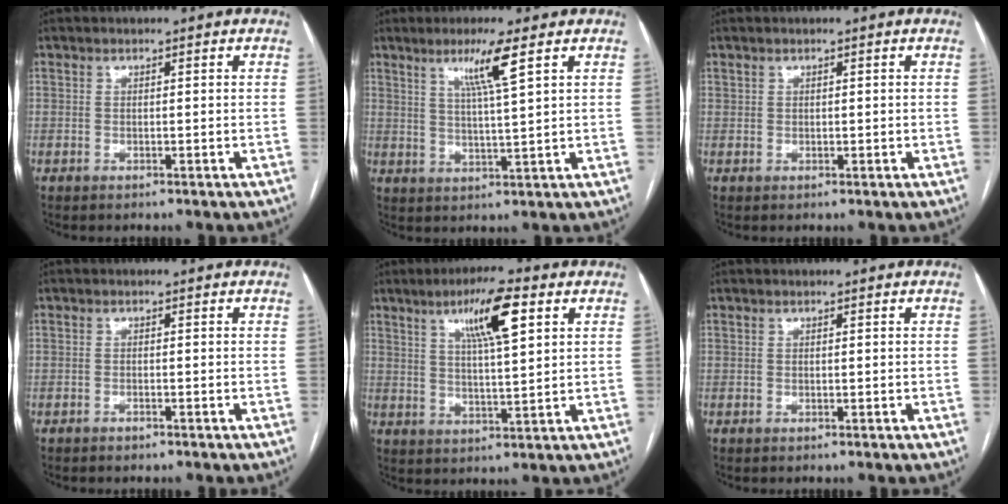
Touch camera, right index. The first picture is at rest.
{"total": 6.4, "force": [3.4, -0.8, 5.4], "torque": [-0.102, -0.008, 0.062]}
{"total": 0.7, "force": [0.4, 0.6, 0.2], "torque": [0.003, 0.005, 0.008]}
{"total": 0.7, "force": [-0.7, 0.2, 0.3], "torque": [-0.010, -0.001, -0.010]}
{"total": 9.5, "force": [4.4, 1.1, 8.3], "torque": [-0.145, 0.008, 0.073]}
{"total": 0.0}